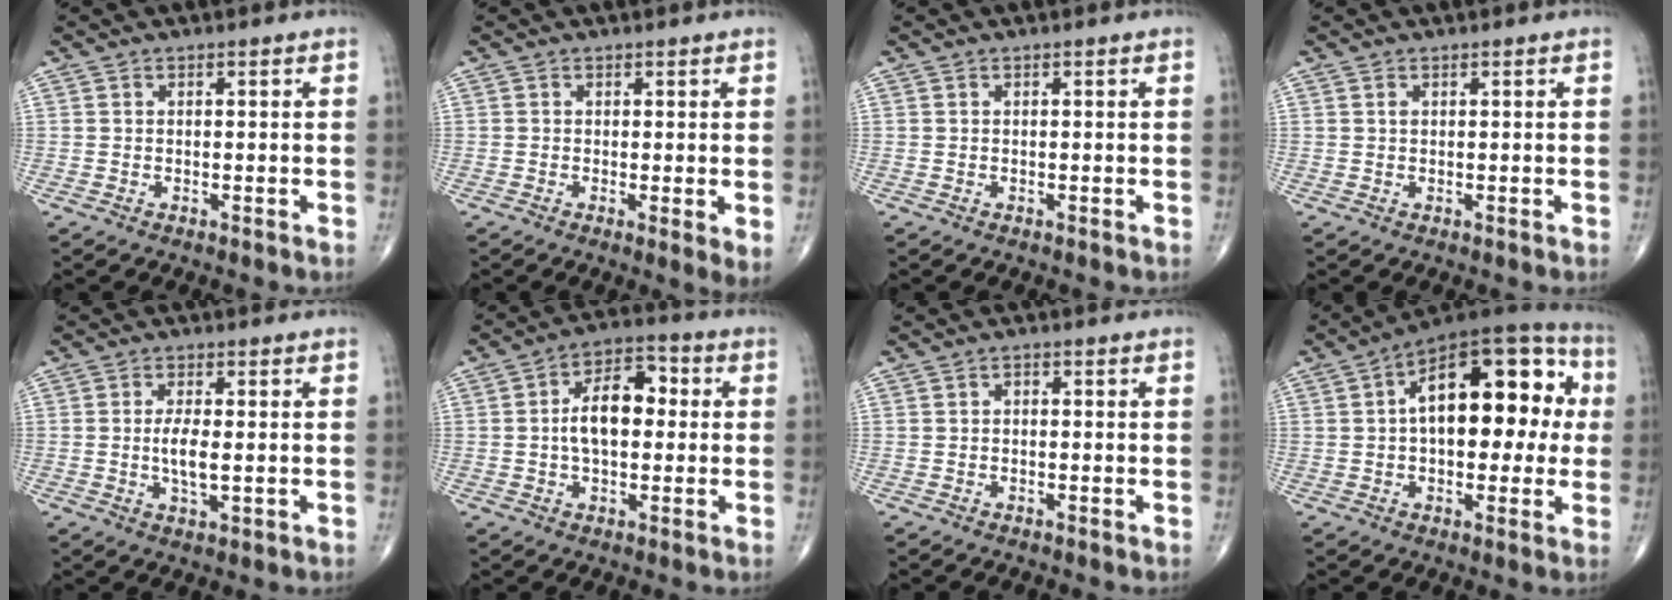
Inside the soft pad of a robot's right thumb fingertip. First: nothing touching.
{"total": 3.0, "force": [0.0, 0.8, 2.9], "torque": [-0.049, -0.013, -0.004]}
{"total": 0.0}
{"total": 0.6, "force": [0.3, 0.3, 0.4], "torque": [-0.006, 0.002, 0.006]}
{"total": 4.9, "force": [-0.3, 1.7, 4.6], "torque": [-0.092, -0.009, -0.006]}
{"total": 10.9, "force": [0.5, 6.3, 8.8], "torque": [-0.135, 0.026, 0.002]}
{"total": 1.0, "force": [-0.1, 0.7, 0.7], "torque": [-0.005, 0.005, -0.006]}
{"total": 21.6, "force": [3.1, 11.2, 18.2], "torque": [-0.234, 0.038, 0.034]}